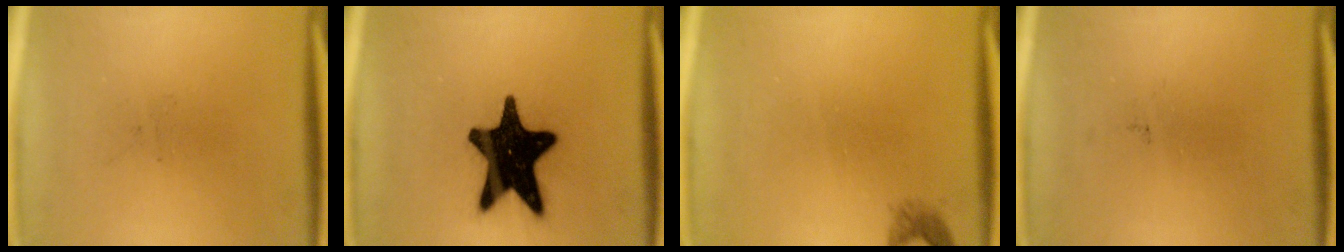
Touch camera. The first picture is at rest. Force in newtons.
{"total": 19.8}
{"total": 1.2}
{"total": 0.0}